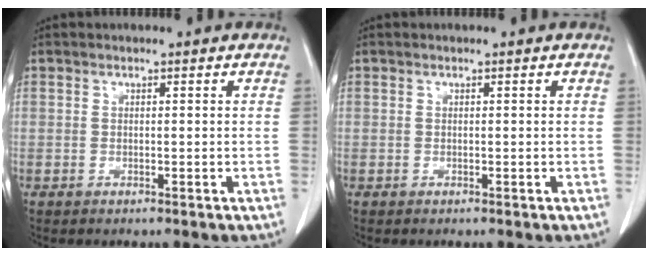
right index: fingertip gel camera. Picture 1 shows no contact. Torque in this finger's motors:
{"motor_torque": [0.00, 0.00, 0.00, 0.00]}